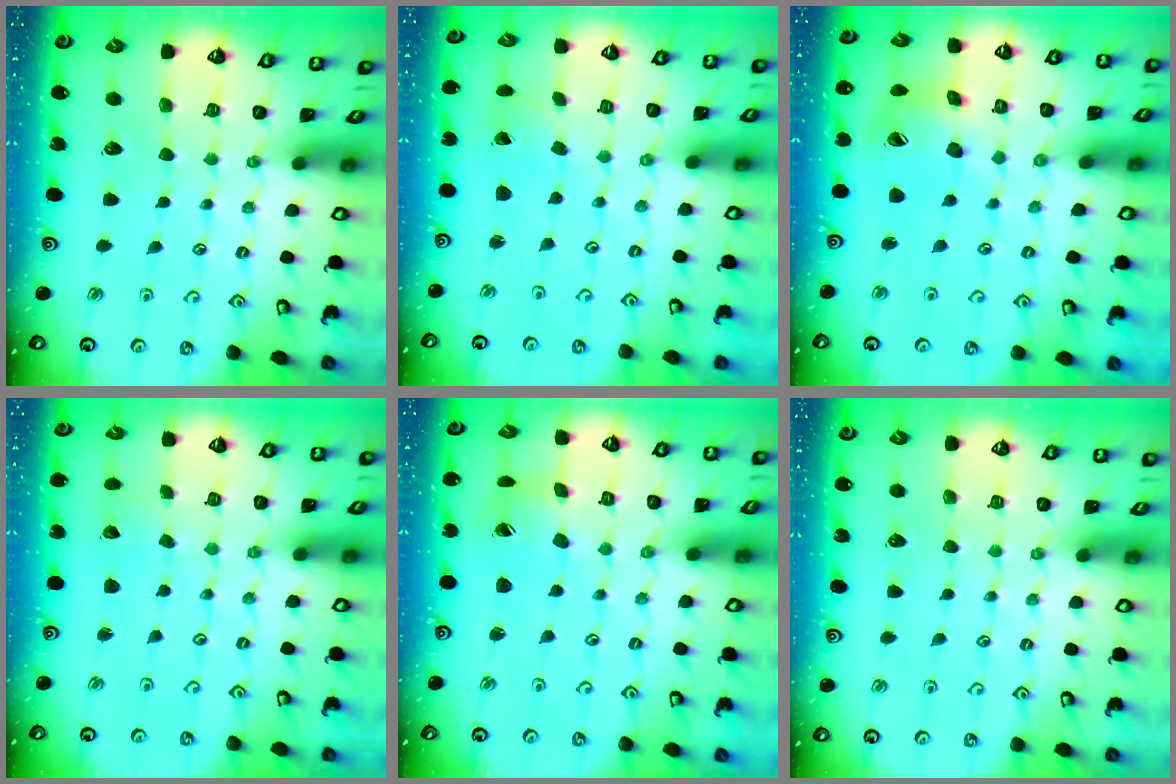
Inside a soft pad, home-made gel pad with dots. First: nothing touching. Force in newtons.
{"total": 1.7, "press": 1.7, "slide": 0.3}
{"total": 12.2, "press": 12.1, "slide": 1.4}
{"total": 0.9, "press": 0.9, "slide": 0.1}
{"total": 3.7, "press": 3.7, "slide": 0.5}
{"total": 0.0}